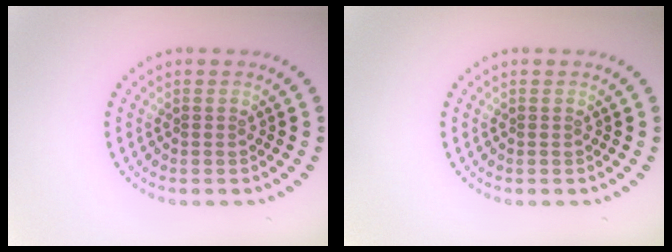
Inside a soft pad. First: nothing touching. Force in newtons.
{"total": 0.0}